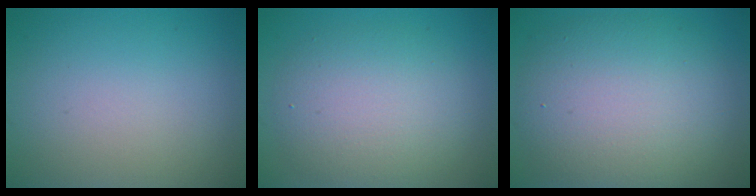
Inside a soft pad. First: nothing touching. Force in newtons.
{"total": 5.8, "press": 5.8, "slide": 0.2}
{"total": 9.6, "press": 9.6, "slide": 0.6}